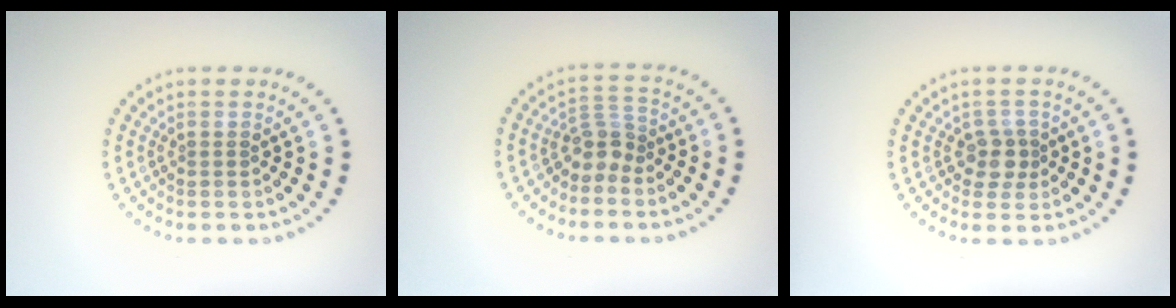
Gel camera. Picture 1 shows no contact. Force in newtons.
{"total": 2.4, "press": 1.7, "slide": 1.6}
{"total": 2.0, "press": 1.7, "slide": 1.1}